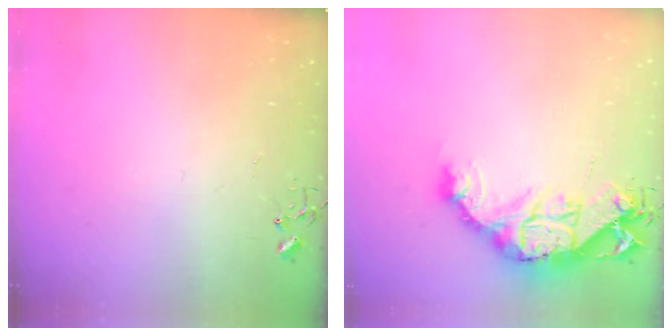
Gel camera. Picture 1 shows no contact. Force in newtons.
{"total": 18.1, "press": 18.0, "slide": 2.0}